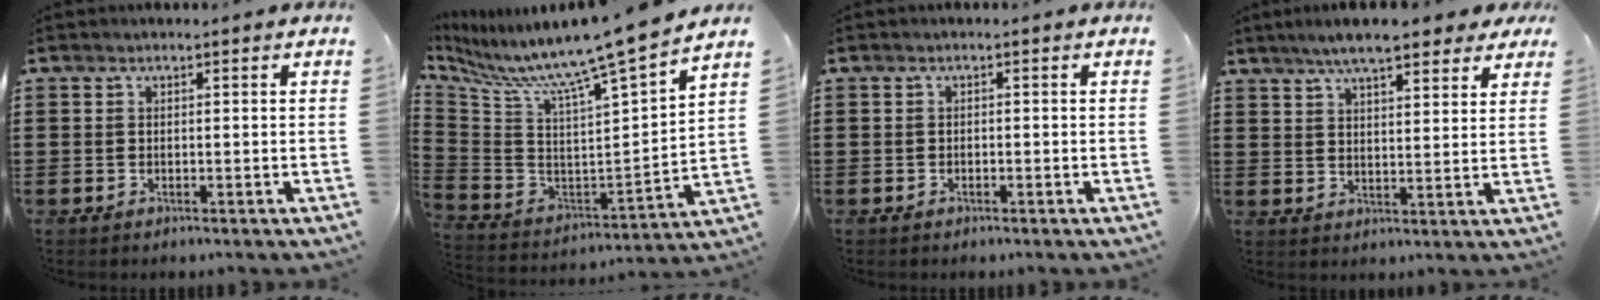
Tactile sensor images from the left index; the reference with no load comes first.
{"total": 10.6, "force": [9.3, -2.2, 4.5], "torque": [-0.111, -0.092, 0.139]}
{"total": 0.7, "force": [-0.6, 0.2, 0.2], "torque": [-0.009, -0.003, -0.012]}
{"total": 7.4, "force": [6.2, 1.3, 3.9], "torque": [-0.086, -0.008, 0.111]}